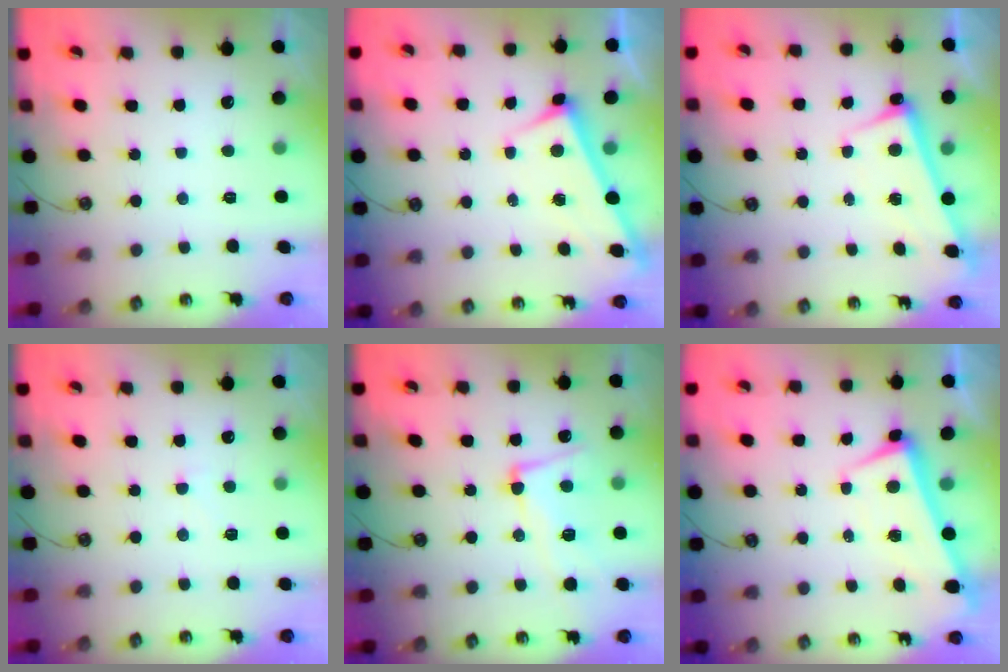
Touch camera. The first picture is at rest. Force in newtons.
{"total": 3.4, "press": 3.4, "slide": 0.2}
{"total": 2.7, "press": 2.7, "slide": 0.5}
{"total": 2.9, "press": 2.7, "slide": 1.1}
{"total": 5.4, "press": 5.3, "slide": 1.2}
{"total": 2.0, "press": 1.9, "slide": 0.6}